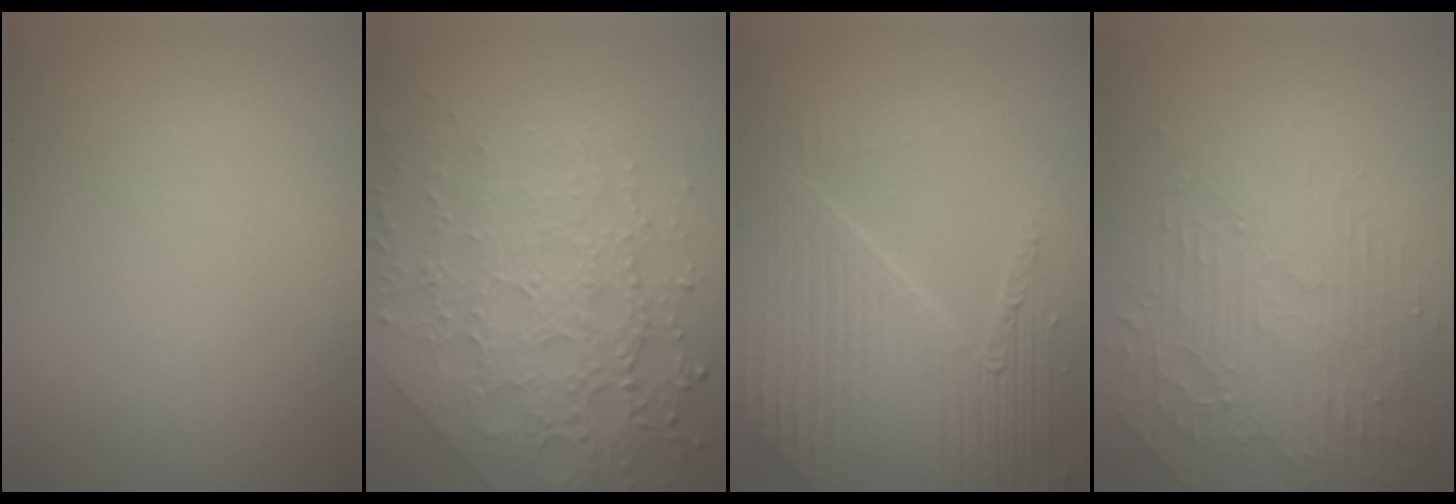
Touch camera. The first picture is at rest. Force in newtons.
{"total": 7.5, "press": 5.4, "slide": 5.1}
{"total": 6.3, "press": 5.0, "slide": 3.7}
{"total": 5.1, "press": 3.5, "slide": 3.7}